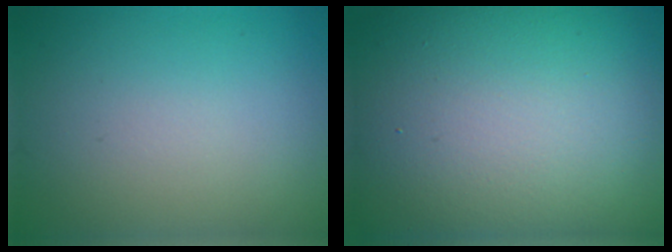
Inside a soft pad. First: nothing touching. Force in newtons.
{"total": 19.9, "press": 19.8, "slide": 1.2}